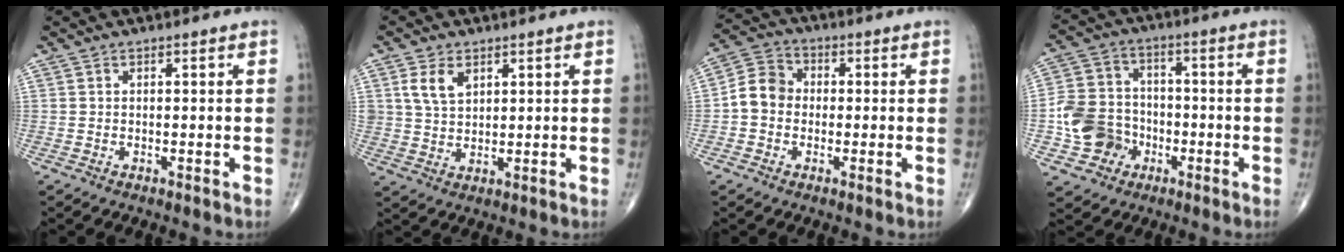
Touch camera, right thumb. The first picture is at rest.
{"total": 5.5, "force": [2.5, 3.5, 3.5], "torque": [-0.056, -0.008, 0.052]}
{"total": 6.9, "force": [-0.8, 5.9, 3.5], "torque": [-0.047, 0.024, -0.029]}
{"total": 11.4, "force": [-3.5, 9.9, 4.6], "torque": [-0.060, 0.025, -0.063]}